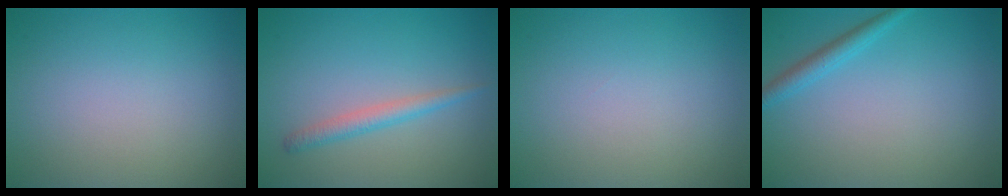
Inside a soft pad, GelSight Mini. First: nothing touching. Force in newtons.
{"total": 1.9, "press": 1.9, "slide": 0.1}
{"total": 0.0}
{"total": 1.8, "press": 1.8, "slide": 0.1}